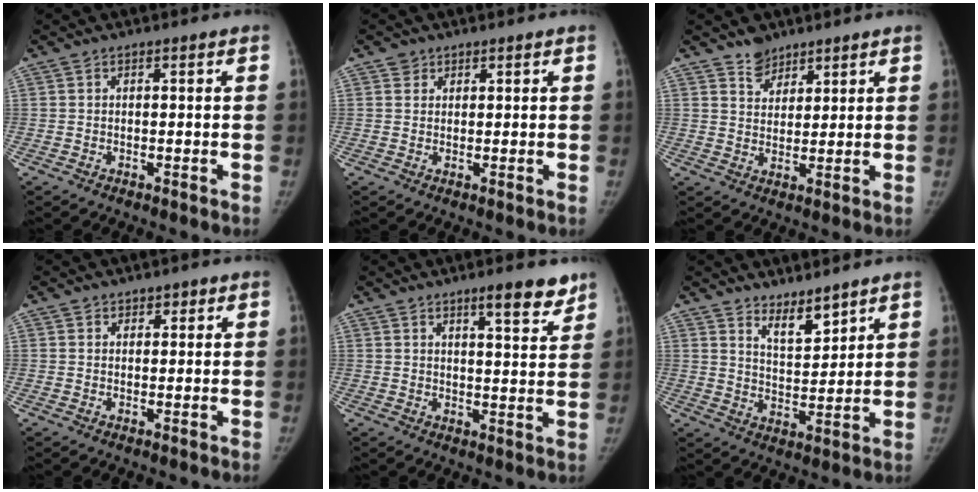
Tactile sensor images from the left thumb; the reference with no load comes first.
{"total": 1.5, "force": [0.8, 1.3, 0.0], "torque": [0.019, -0.003, 0.006]}
{"total": 4.3, "force": [3.4, 2.5, 0.7], "torque": [0.016, -0.027, 0.059]}
{"total": 1.5, "force": [0.9, 1.1, 0.4], "torque": [0.015, -0.005, 0.008]}
{"total": 7.1, "force": [5.1, 1.5, 4.7], "torque": [-0.048, -0.033, 0.071]}
{"total": 5.9, "force": [4.9, 1.9, 2.8], "torque": [-0.030, -0.048, 0.092]}